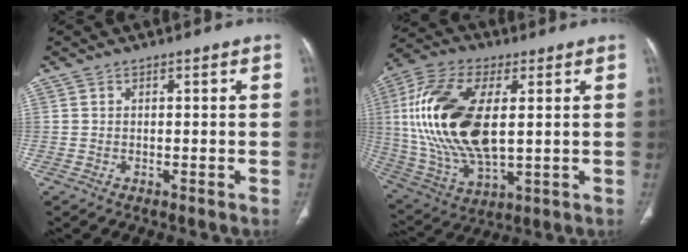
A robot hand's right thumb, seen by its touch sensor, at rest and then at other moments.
{"total": 22.5, "force": [2.9, 11.3, 19.3], "torque": [-0.405, -0.010, 0.057]}